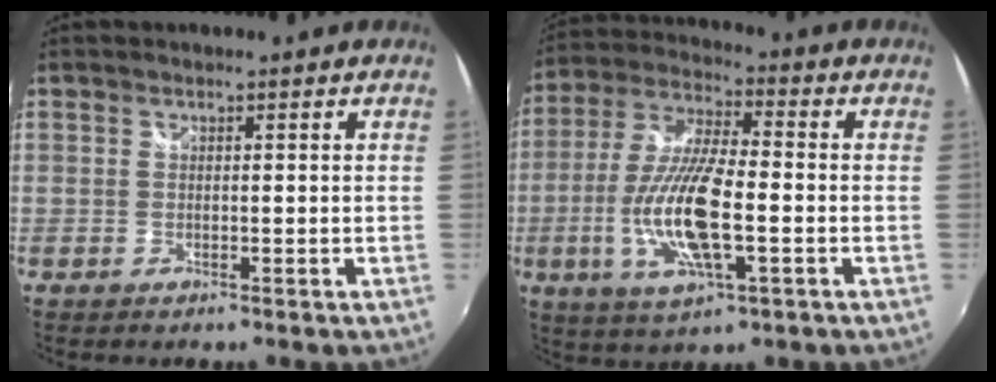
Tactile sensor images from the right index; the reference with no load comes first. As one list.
[{"total": 15.3, "force": [-3.5, 4.5, 14.2], "torque": [-0.292, -0.009, -0.067]}]